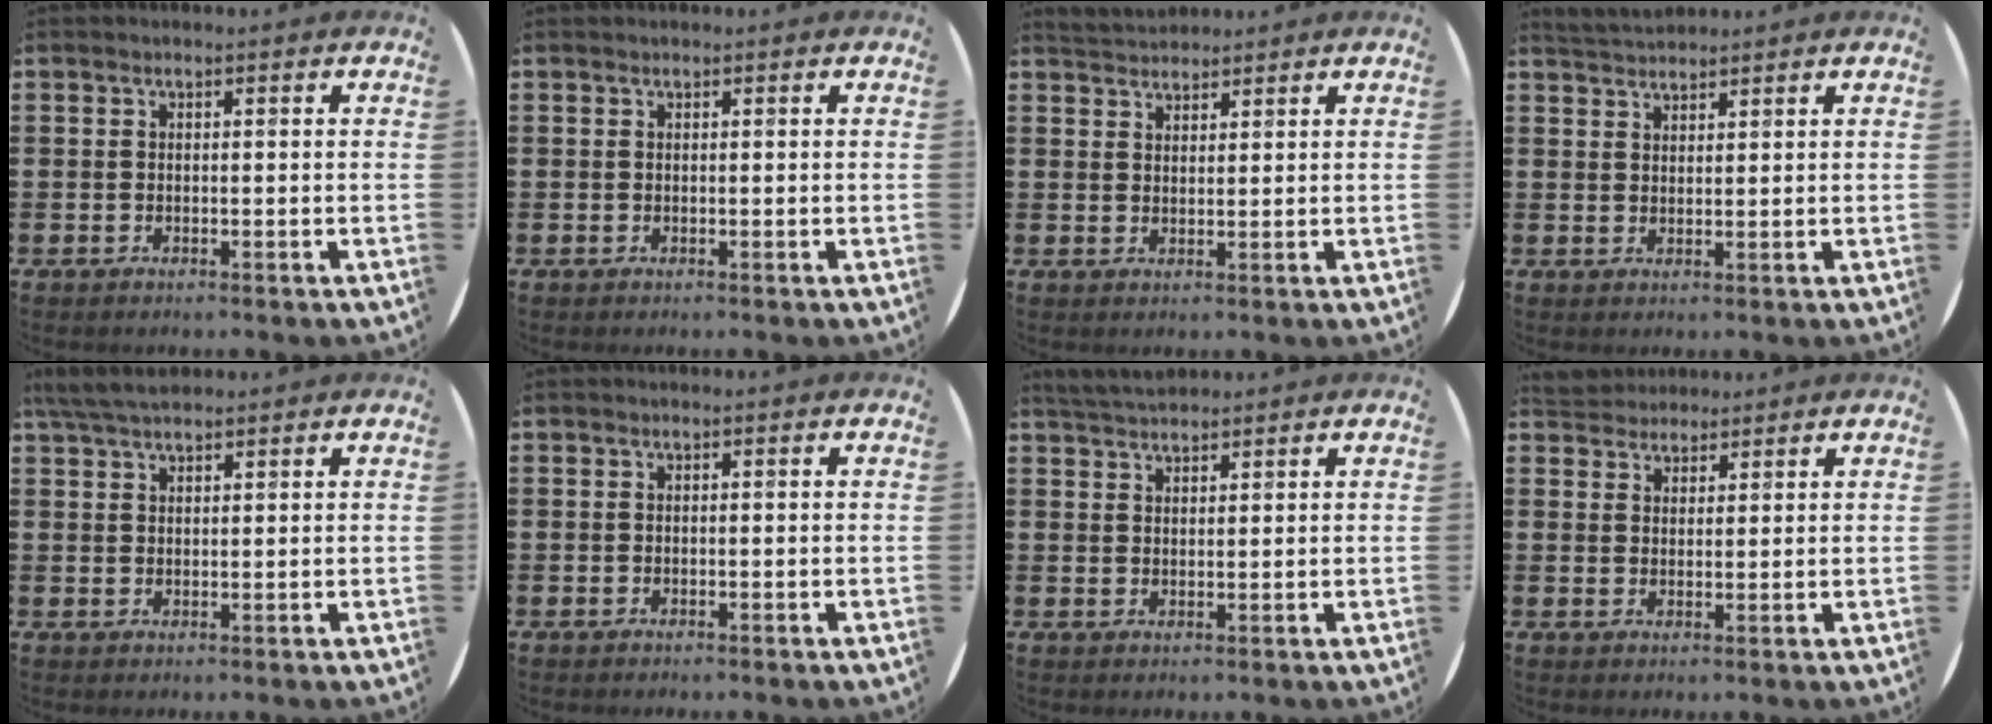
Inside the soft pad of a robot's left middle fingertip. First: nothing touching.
{"total": 0.0}
{"total": 2.7, "force": [2.7, 0.5, -0.3], "torque": [-0.001, -0.005, 0.052]}
{"total": 2.8, "force": [2.8, 0.4, 0.0], "torque": [-0.007, -0.004, 0.054]}
{"total": 4.5, "force": [3.9, 1.1, 2.1], "torque": [-0.050, -0.002, 0.072]}
{"total": 0.0}
{"total": 3.3, "force": [3.2, 0.6, 0.6], "torque": [-0.020, -0.004, 0.061]}
{"total": 3.1, "force": [2.9, 1.1, -0.3], "torque": [-0.002, -0.001, 0.057]}